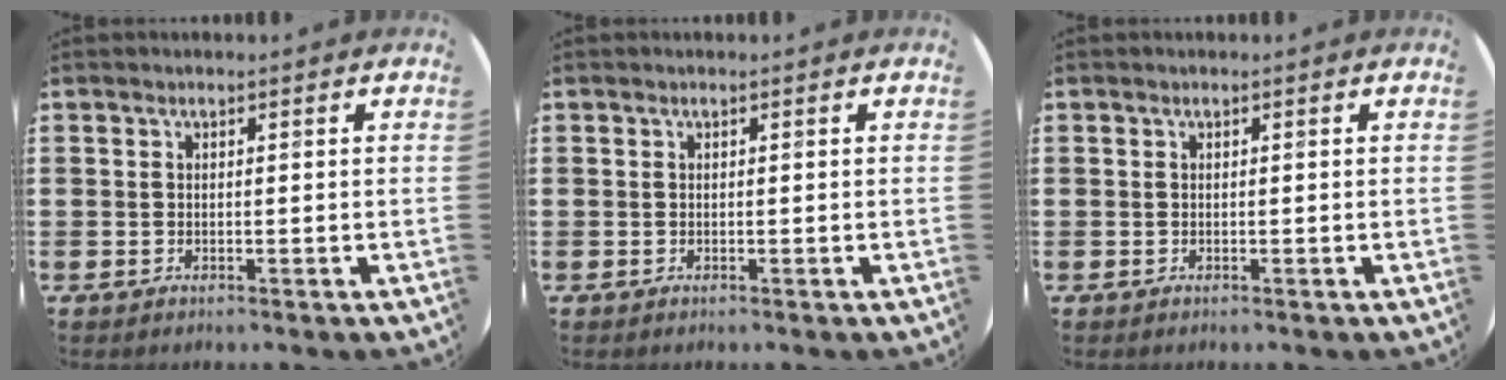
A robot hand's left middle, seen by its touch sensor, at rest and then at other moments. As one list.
[{"total": 0.0}, {"total": 0.0}]